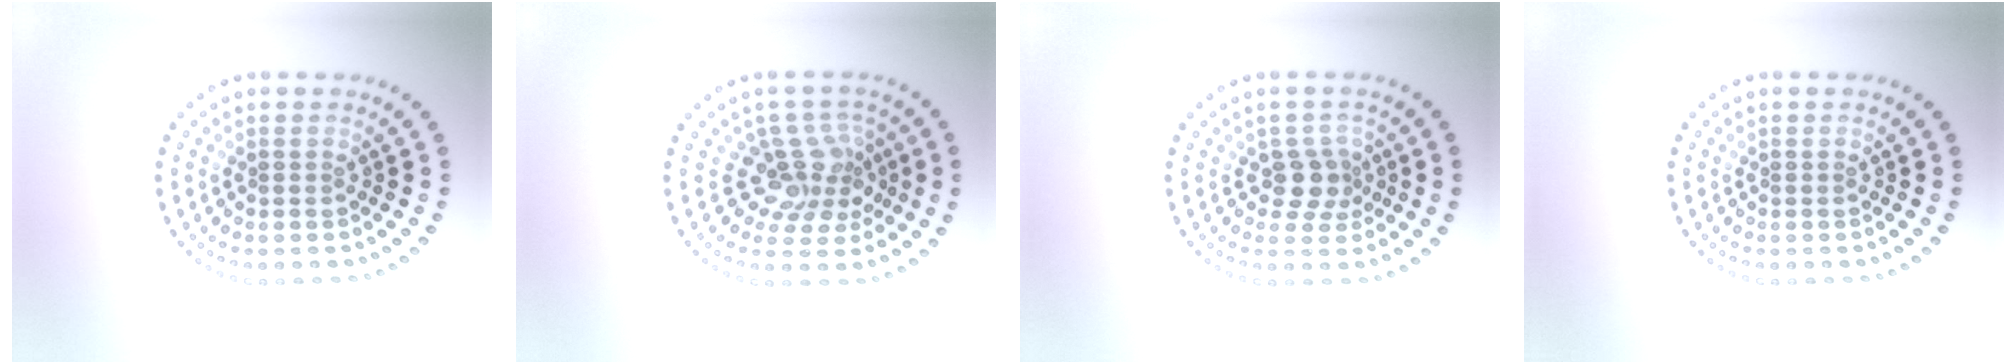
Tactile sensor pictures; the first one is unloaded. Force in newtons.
{"total": 3.7, "press": 3.0, "slide": 2.1}
{"total": 2.3, "press": 2.0, "slide": 1.3}
{"total": 0.0}